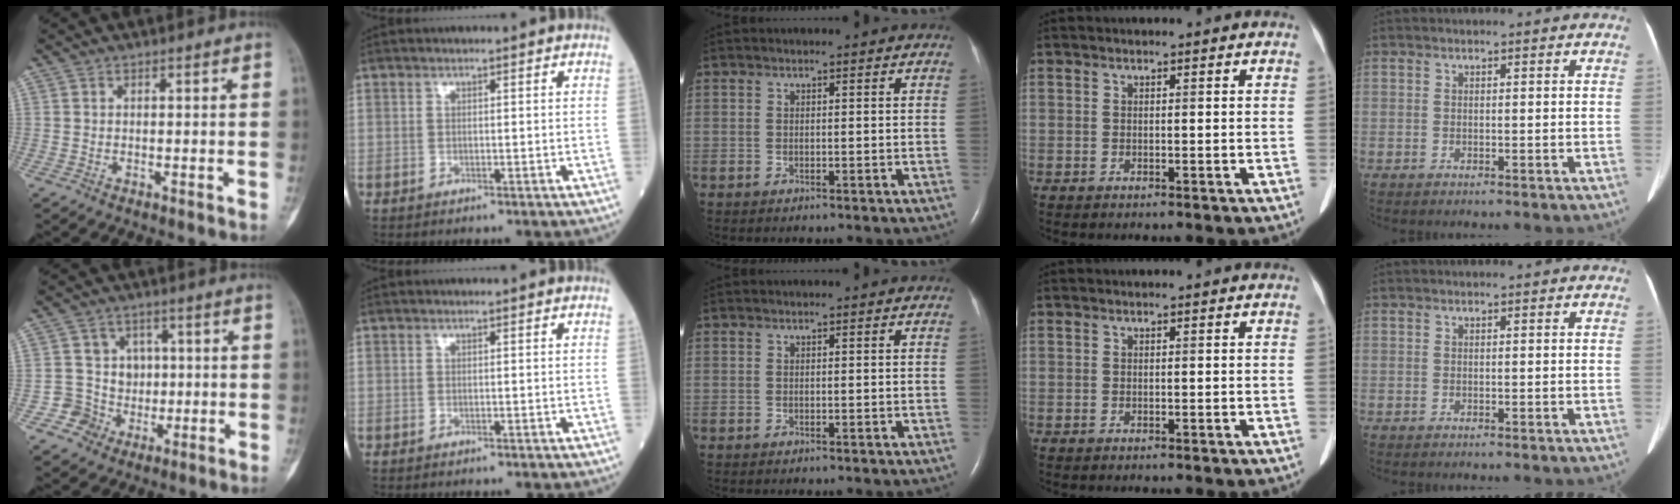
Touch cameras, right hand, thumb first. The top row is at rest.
{"thumb": {"total": 7.6, "force": [-0.6, 7.6, 0.5], "torque": [0.046, 0.023, -0.007]}}